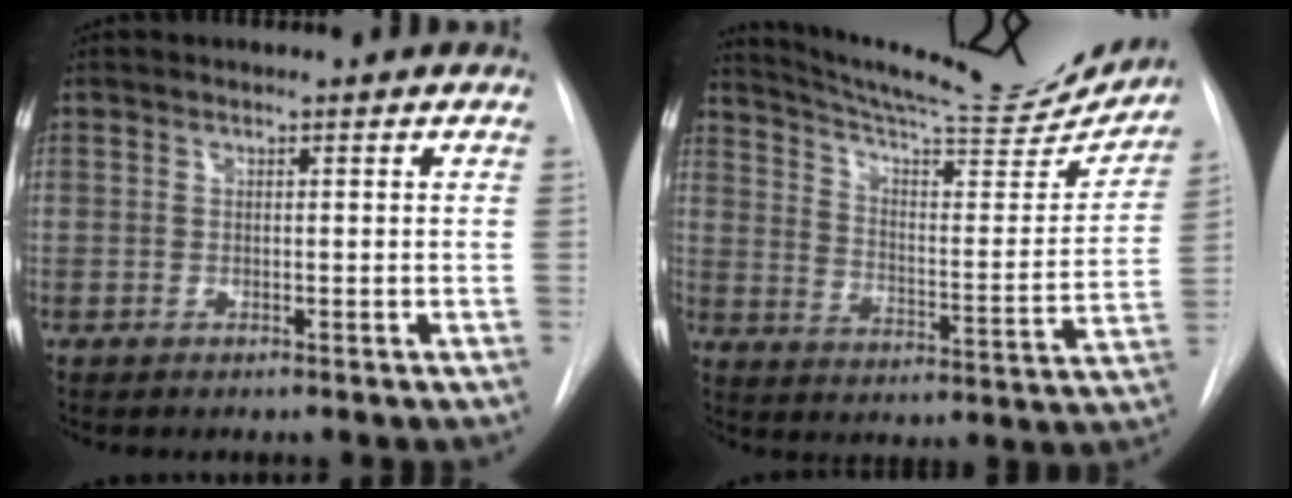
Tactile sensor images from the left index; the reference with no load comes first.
{"total": 23.6, "force": [21.9, 2.6, 8.4], "torque": [-0.130, -0.057, 0.297]}